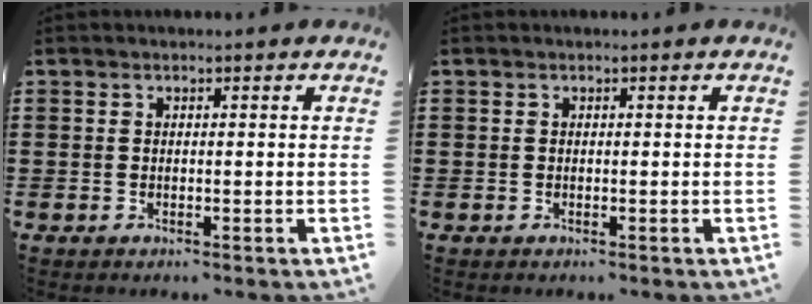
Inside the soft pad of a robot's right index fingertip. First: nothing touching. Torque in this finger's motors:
{"motor_torque": [0.00, 0.00, 0.00, 0.00]}